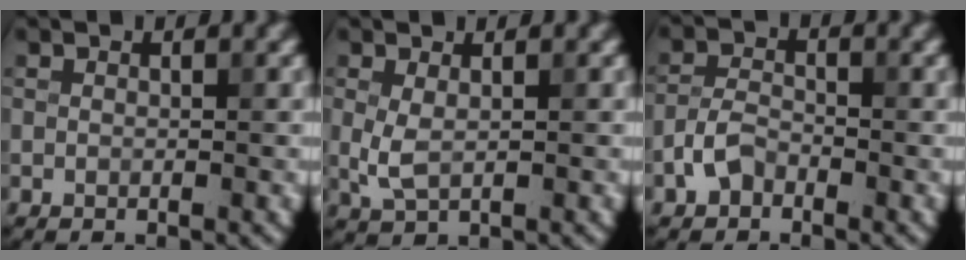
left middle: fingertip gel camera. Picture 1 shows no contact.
{"total": 1.9, "force": [0.2, 0.9, 1.7], "torque": [-0.041, -0.001, 0.006]}
{"total": 2.2, "force": [-1.4, 1.3, 1.1], "torque": [-0.021, 0.008, -0.033]}